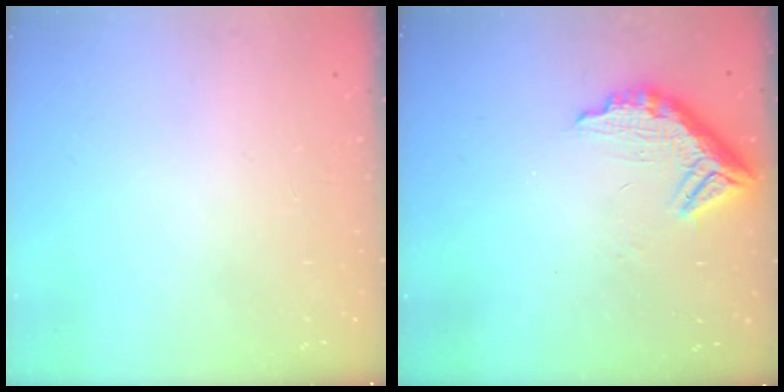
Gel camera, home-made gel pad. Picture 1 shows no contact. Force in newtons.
{"total": 10.8, "press": 10.7, "slide": 0.8}